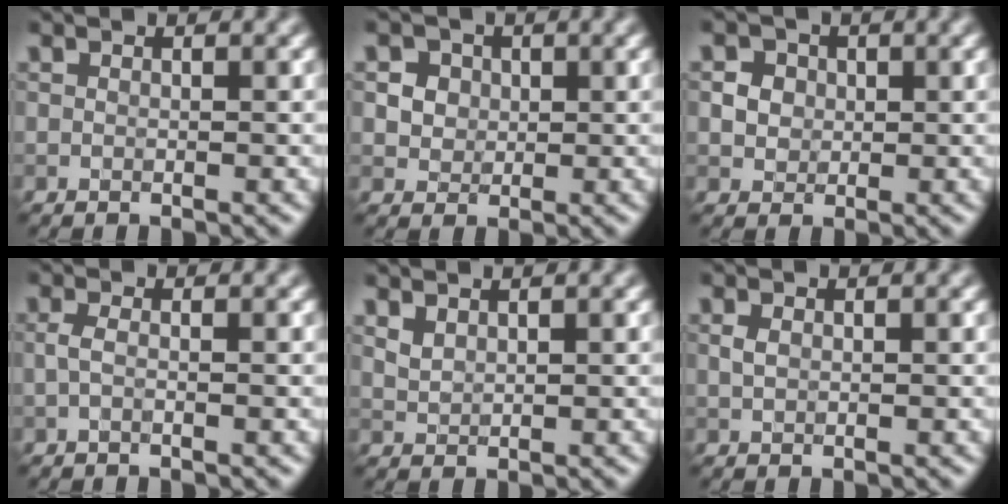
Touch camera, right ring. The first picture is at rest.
{"total": 4.2, "force": [1.7, 3.4, 1.8], "torque": [-0.035, 0.009, 0.028]}
{"total": 2.6, "force": [0.8, 2.3, 1.1], "torque": [-0.025, 0.000, 0.020]}
{"total": 1.1, "force": [-0.3, 0.3, 1.0], "torque": [-0.025, -0.001, -0.009]}
{"total": 1.2, "force": [0.9, 0.5, 0.5], "torque": [-0.016, -0.001, 0.024]}
{"total": 0.8, "force": [0.2, 0.6, 0.5], "torque": [-0.014, 0.000, 0.004]}